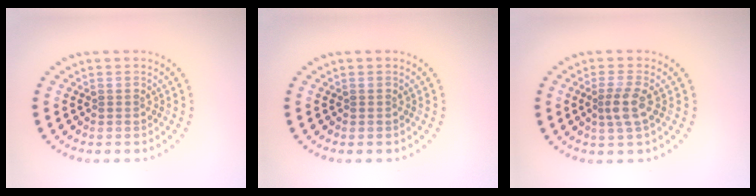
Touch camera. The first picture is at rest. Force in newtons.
{"total": 0.0}
{"total": 2.2, "press": 1.8, "slide": 1.3}